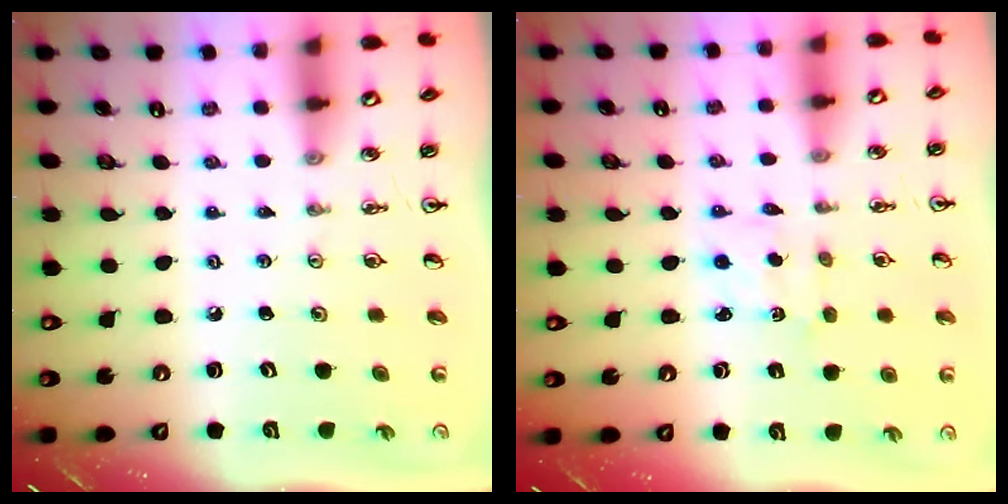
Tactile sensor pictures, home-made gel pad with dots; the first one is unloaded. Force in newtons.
{"total": 2.3, "press": 2.1, "slide": 0.7}